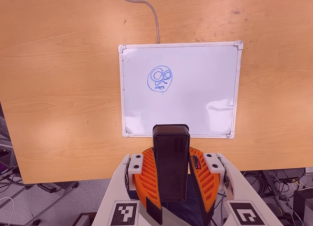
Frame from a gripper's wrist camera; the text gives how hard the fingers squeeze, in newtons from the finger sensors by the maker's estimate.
{"total": 9.3, "left": 7.5, "right": 11.1}